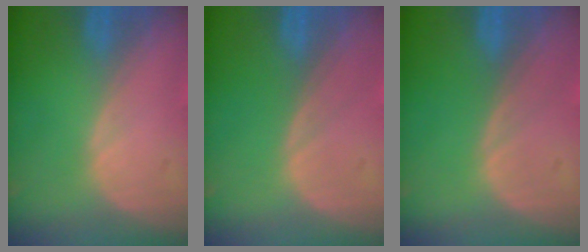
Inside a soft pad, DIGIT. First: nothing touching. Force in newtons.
{"total": 0.0}
{"total": 0.0}